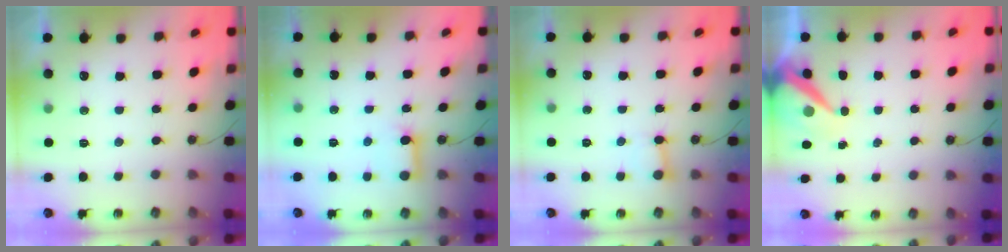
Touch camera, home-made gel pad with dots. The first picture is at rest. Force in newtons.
{"total": 6.0, "press": 5.9, "slide": 0.6}
{"total": 2.7, "press": 2.7, "slide": 0.3}
{"total": 9.1, "press": 9.1, "slide": 1.0}